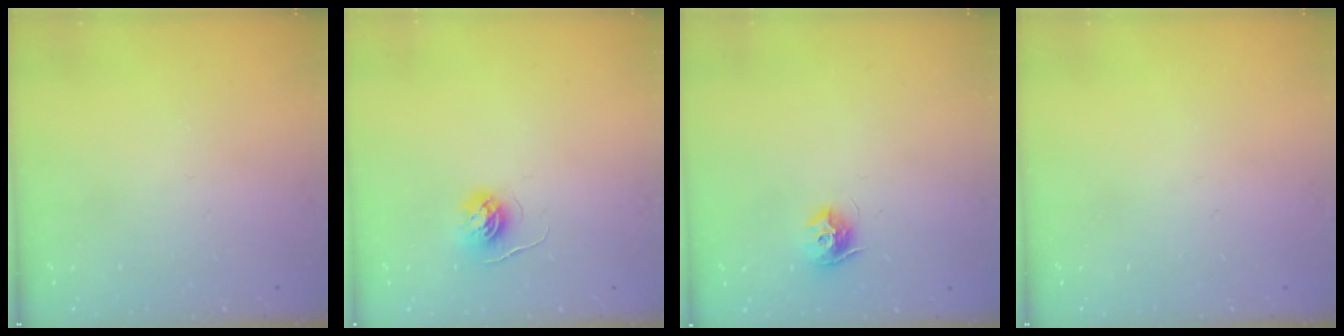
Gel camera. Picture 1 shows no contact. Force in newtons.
{"total": 4.3, "press": 4.3, "slide": 0.5}
{"total": 8.7, "press": 8.7, "slide": 0.1}
{"total": 0.0}